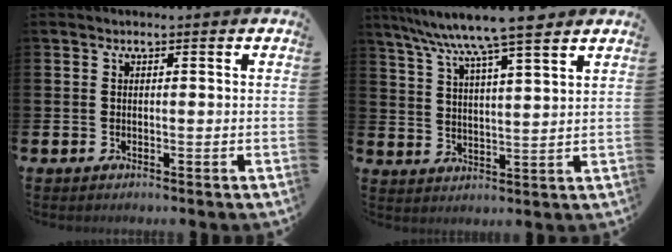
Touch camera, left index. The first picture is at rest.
{"total": 9.4, "force": [8.3, 0.2, 4.5], "torque": [-0.104, -0.038, 0.145]}